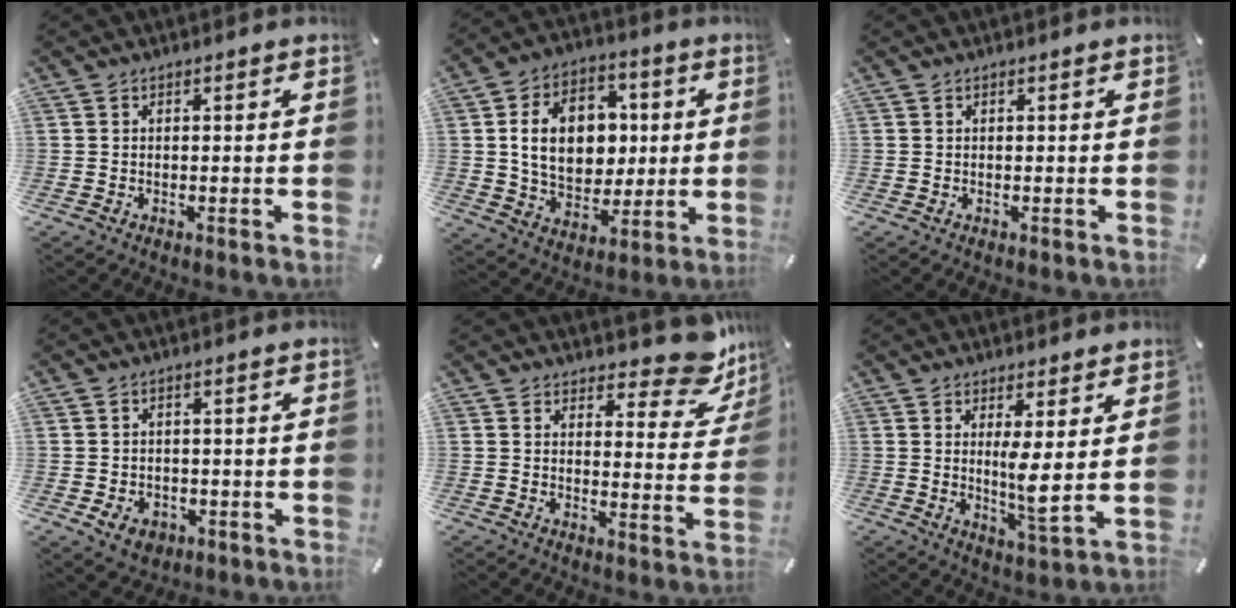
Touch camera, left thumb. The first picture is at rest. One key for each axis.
{"total": 15.4, "fx": 1.8, "fy": 11.9, "fz": 9.7, "tx": -0.167, "ty": 0.011, "tz": 0.035}
{"total": 0.0}
{"total": 4.8, "fx": -1.8, "fy": 3.7, "fz": 2.6, "tx": -0.045, "ty": 0.003, "tz": -0.034}
{"total": 10.6, "fx": 8.4, "fy": 4.5, "fz": 4.7, "tx": -0.046, "ty": -0.066, "tz": 0.146}
{"total": 8.0, "fx": 2.0, "fy": 1.1, "fz": 7.6, "tx": -0.133, "ty": -0.036, "tz": 0.029}